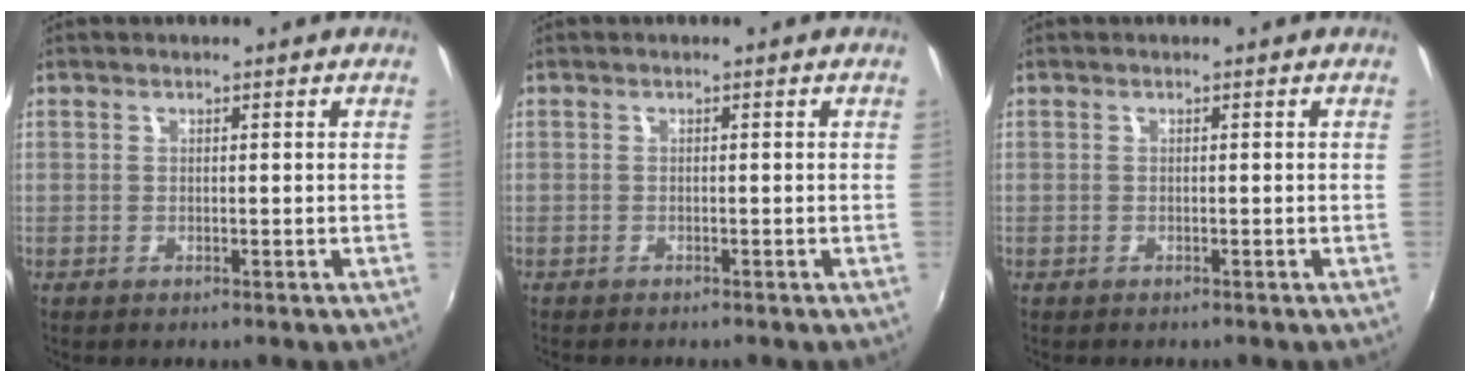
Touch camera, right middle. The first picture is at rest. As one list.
[{"total": 0.8, "force": [-0.8, 0.0, 0.2], "torque": [-0.005, -0.006, -0.014]}, {"total": 0.0}]